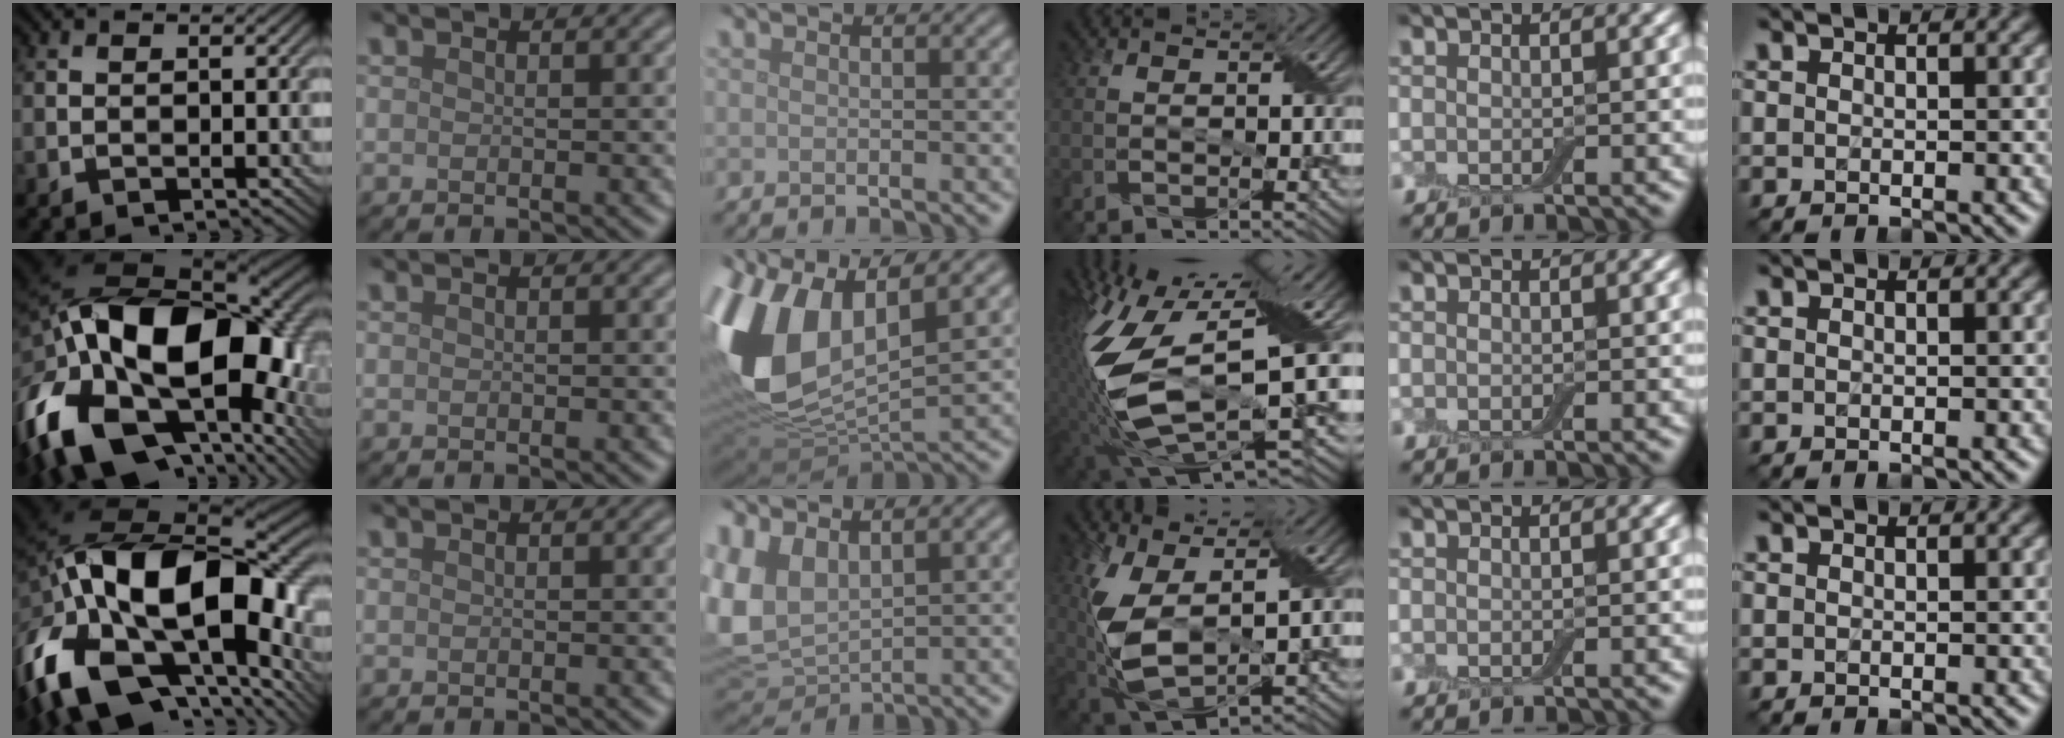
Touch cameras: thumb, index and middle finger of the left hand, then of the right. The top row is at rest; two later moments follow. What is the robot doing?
{"motion": "wrap", "object": "adhesive wrap"}